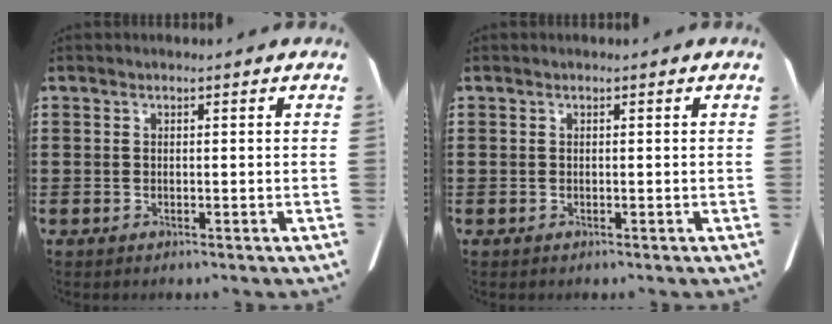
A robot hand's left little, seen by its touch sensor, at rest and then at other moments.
{"total": 0.0}